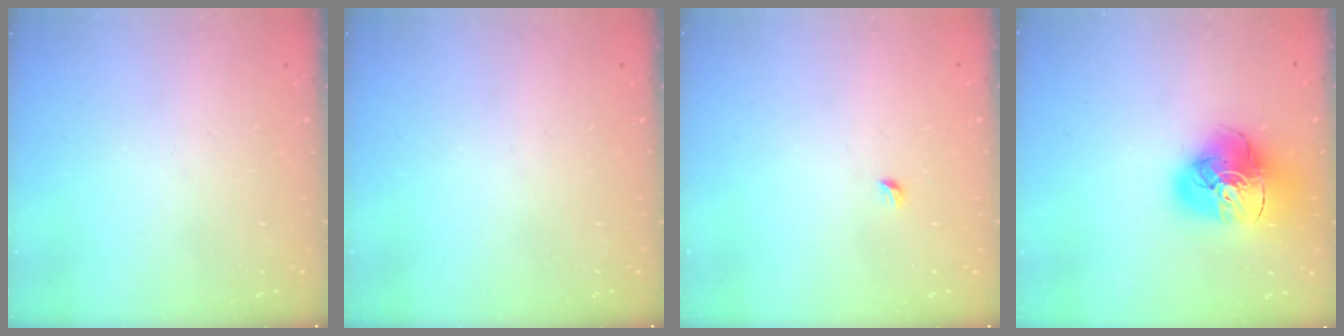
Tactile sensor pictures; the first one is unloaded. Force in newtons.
{"total": 0.0}
{"total": 2.7, "press": 2.6, "slide": 0.6}
{"total": 14.9, "press": 14.8, "slide": 1.6}